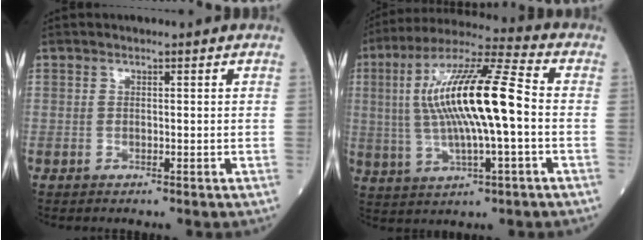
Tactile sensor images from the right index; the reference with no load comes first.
{"total": 16.5, "force": [0.4, 2.1, 16.4], "torque": [-0.318, 0.019, 0.006]}